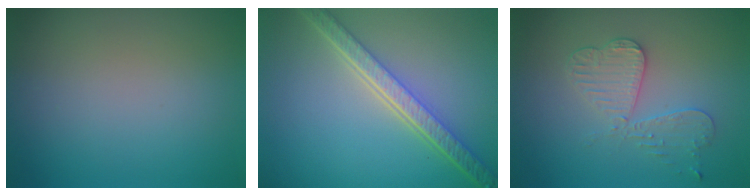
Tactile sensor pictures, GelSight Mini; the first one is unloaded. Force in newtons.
{"total": 5.6, "press": 4.2, "slide": 3.8}
{"total": 3.3, "press": 3.2, "slide": 0.8}